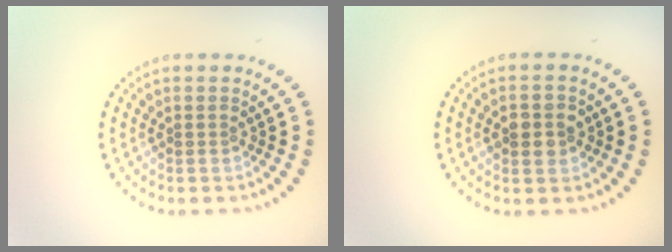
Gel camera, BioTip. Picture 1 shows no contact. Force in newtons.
{"total": 2.6, "press": 2.5, "slide": 0.2}